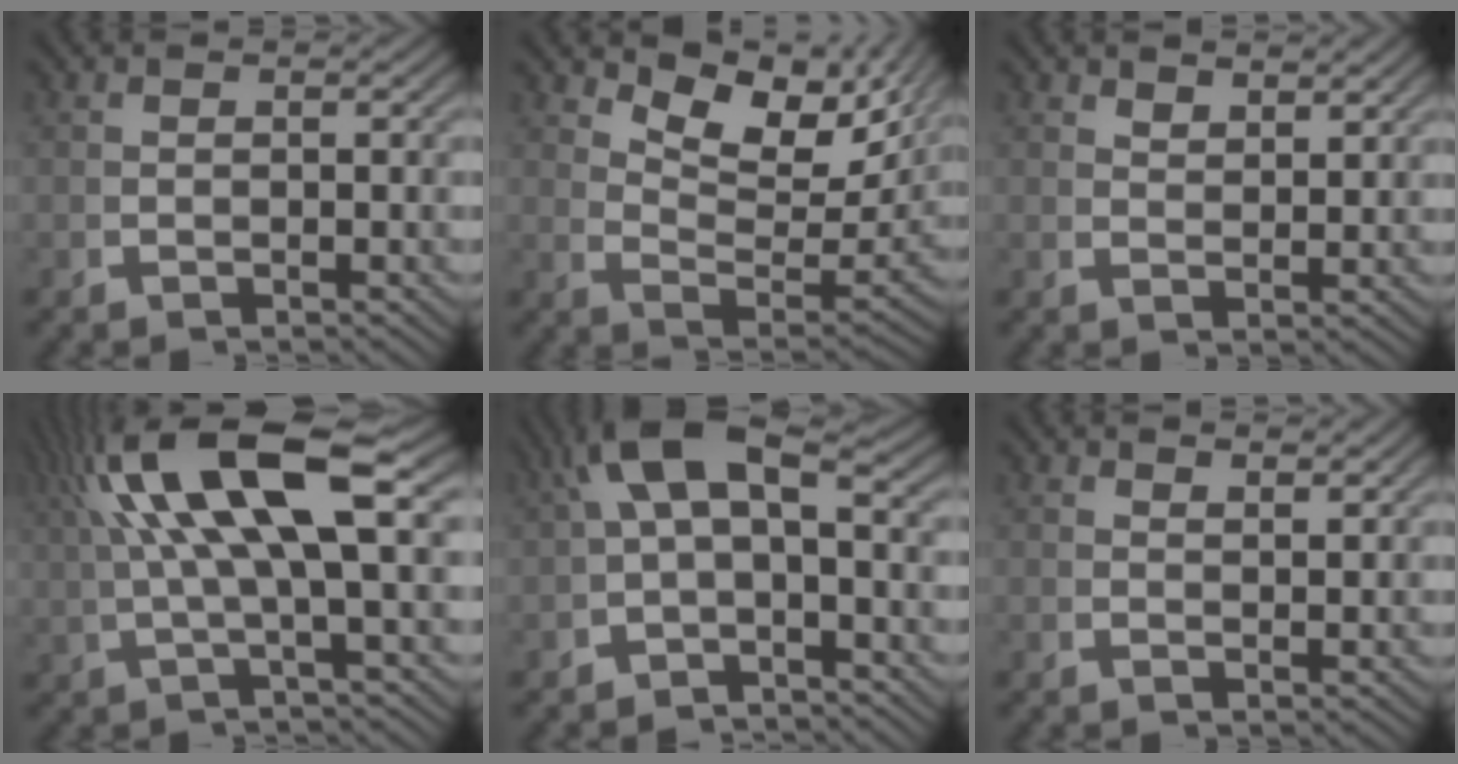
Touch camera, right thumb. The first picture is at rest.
{"total": 10.5, "force": [4.5, 5.2, 7.9], "torque": [-0.126, -0.001, 0.071]}
{"total": 2.3, "force": [2.2, 0.2, 0.5], "torque": [-0.003, -0.001, 0.044]}
{"total": 9.6, "force": [2.9, 2.8, 8.8], "torque": [-0.154, 0.023, 0.045]}
{"total": 5.1, "force": [-0.1, 2.5, 4.4], "torque": [-0.078, 0.001, 0.004]}
{"total": 1.9, "force": [1.8, 0.2, 0.5], "torque": [-0.003, 0.002, 0.032]}